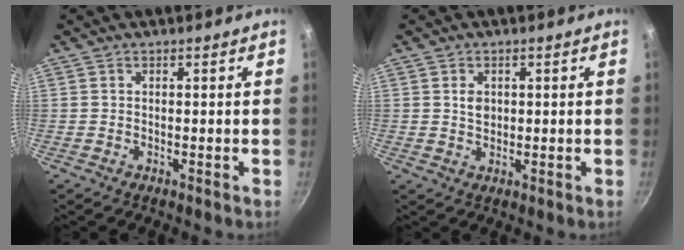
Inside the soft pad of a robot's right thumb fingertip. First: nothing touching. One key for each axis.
{"total": 2.6, "fx": 0.6, "fy": 2.0, "fz": 1.6, "tx": -0.020, "ty": -0.002, "tz": 0.010}